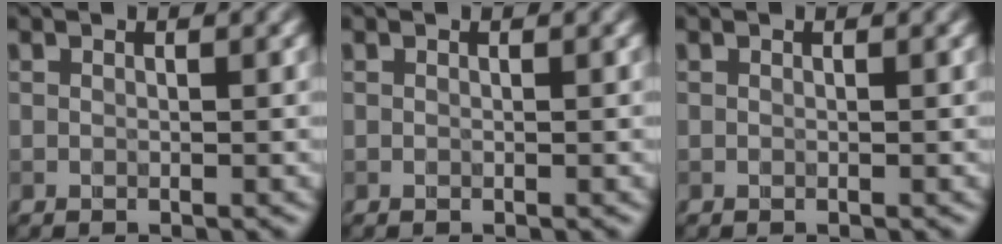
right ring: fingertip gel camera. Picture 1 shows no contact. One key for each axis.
{"total": 0.0}
{"total": 0.0}